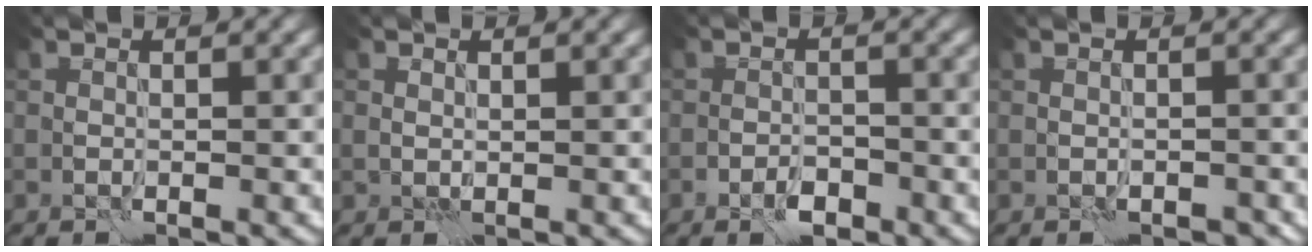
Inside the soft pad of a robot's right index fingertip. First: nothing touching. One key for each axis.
{"total": 0.6, "fx": 0.4, "fy": 0.4, "fz": -0.1, "tx": 0.005, "ty": -0.002, "tz": 0.007}
{"total": 2.0, "fx": -1.3, "fy": 1.0, "fz": 1.1, "tx": -0.014, "ty": 0.003, "tz": -0.025}
{"total": 1.3, "fx": -1.0, "fy": 0.8, "fz": 0.4, "tx": -0.009, "ty": 0.004, "tz": -0.011}